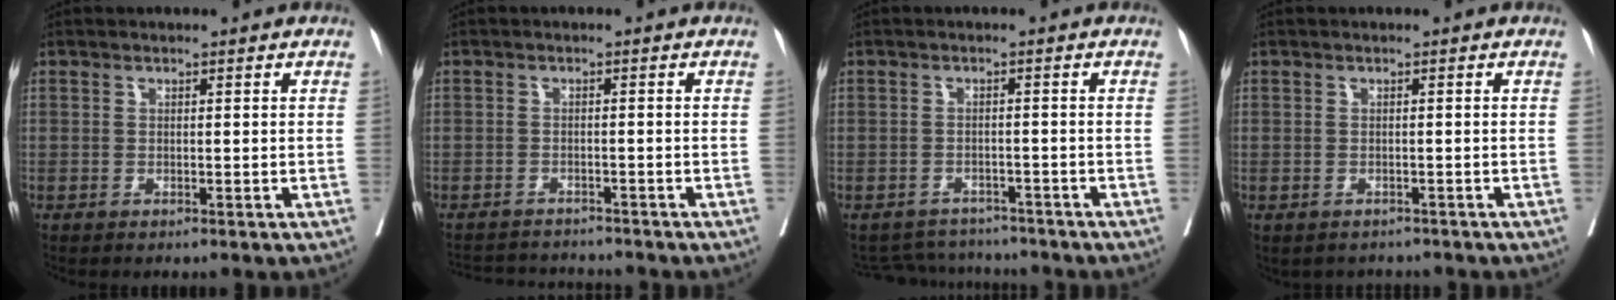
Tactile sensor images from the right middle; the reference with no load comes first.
{"total": 7.6, "force": [-7.5, 0.5, 1.2], "torque": [-0.017, 0.004, -0.108]}
{"total": 6.6, "force": [-6.4, 1.4, -0.2], "torque": [0.006, 0.012, -0.089]}
{"total": 2.9, "force": [-2.5, 1.4, 0.7], "torque": [-0.007, 0.003, -0.028]}